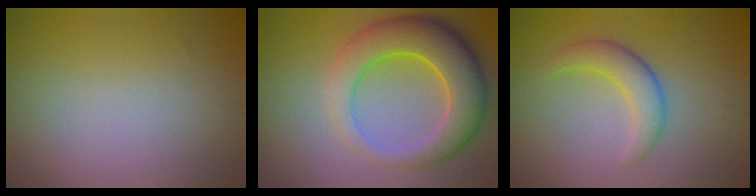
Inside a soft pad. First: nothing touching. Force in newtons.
{"total": 7.7, "press": 7.7, "slide": 0.5}
{"total": 2.9, "press": 2.9, "slide": 0.2}